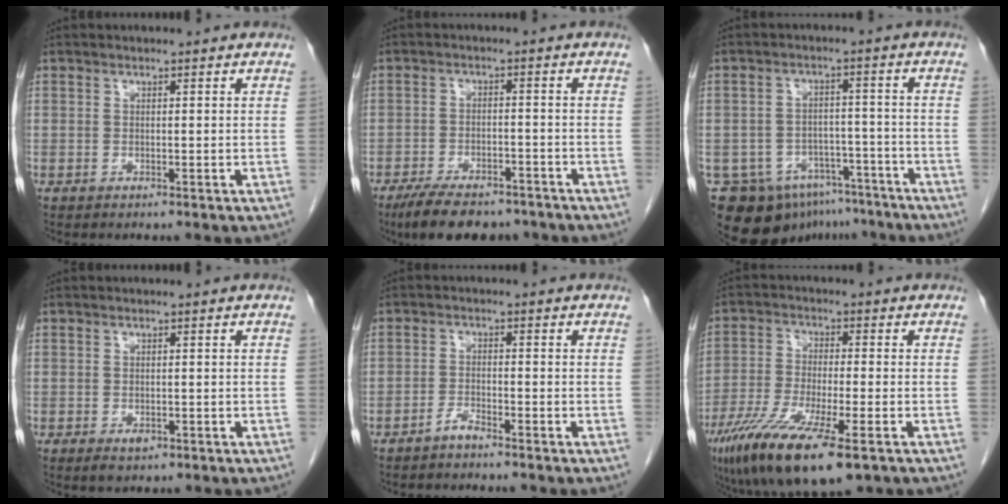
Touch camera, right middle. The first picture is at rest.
{"total": 11.0, "force": [-8.7, 4.0, 5.3], "torque": [-0.085, -0.009, -0.134]}
{"total": 13.7, "force": [-9.8, 8.7, 4.0], "torque": [-0.077, 0.024, -0.129]}
{"total": 1.7, "force": [-0.8, 0.9, 1.1], "torque": [-0.017, 0.000, -0.006]}
{"total": 1.7, "force": [-1.6, -0.1, 0.6], "torque": [-0.016, -0.002, -0.031]}
{"total": 14.2, "force": [-8.5, 2.4, 11.2], "torque": [-0.220, -0.041, -0.146]}